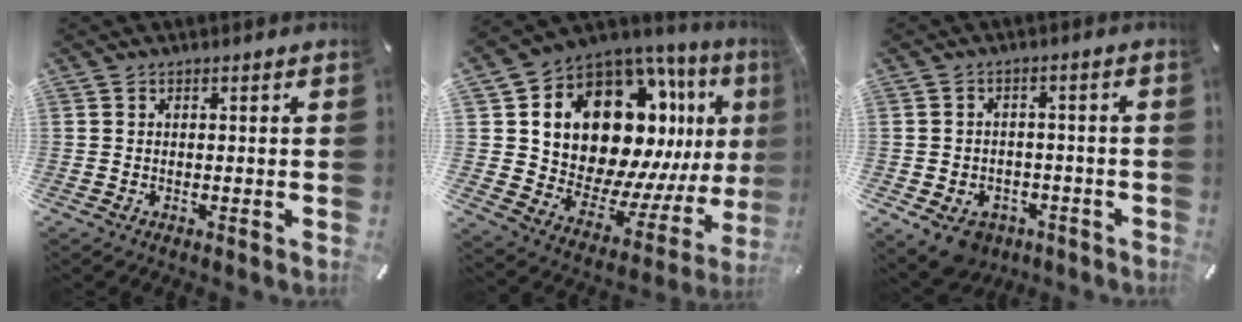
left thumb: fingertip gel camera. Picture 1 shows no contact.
{"total": 19.8, "force": [7.9, 13.4, 12.3], "torque": [-0.212, -0.072, 0.152]}
{"total": 6.7, "force": [-4.2, 4.6, 2.6], "torque": [-0.056, 0.027, -0.076]}